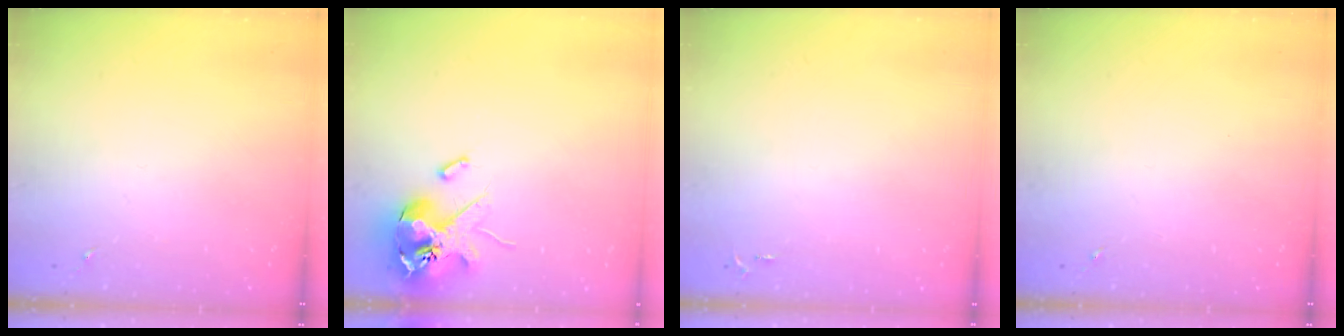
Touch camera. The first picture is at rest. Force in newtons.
{"total": 14.7, "press": 14.5, "slide": 2.1}
{"total": 2.5, "press": 2.5, "slide": 0.3}
{"total": 0.0}